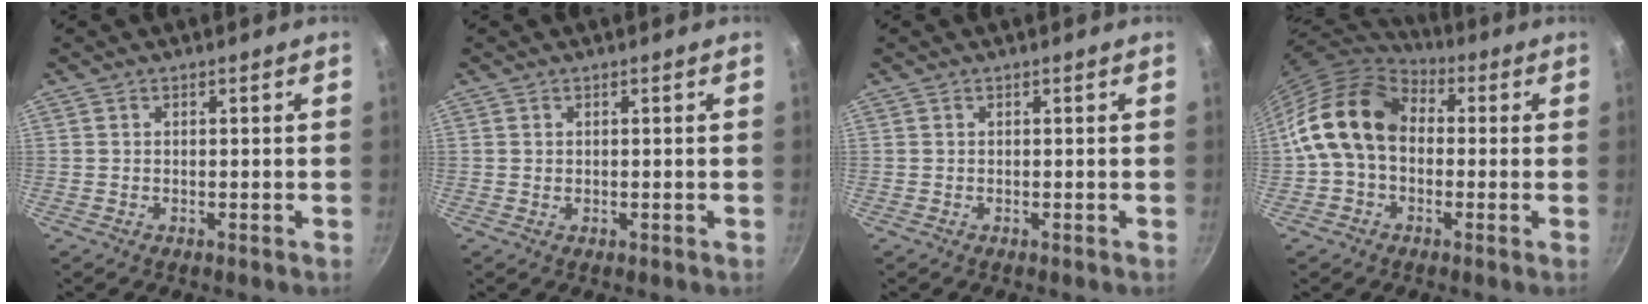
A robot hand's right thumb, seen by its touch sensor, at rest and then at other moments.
{"total": 0.0}
{"total": 0.0}
{"total": 14.9, "force": [0.4, 10.9, 10.2], "torque": [-0.160, 0.035, -0.011]}